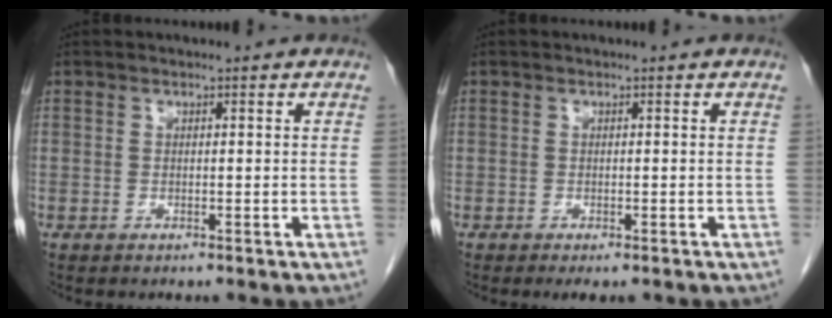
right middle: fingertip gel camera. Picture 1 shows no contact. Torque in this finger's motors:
{"motor_torque": [0.33, -0.16, 0.00, 0.01]}